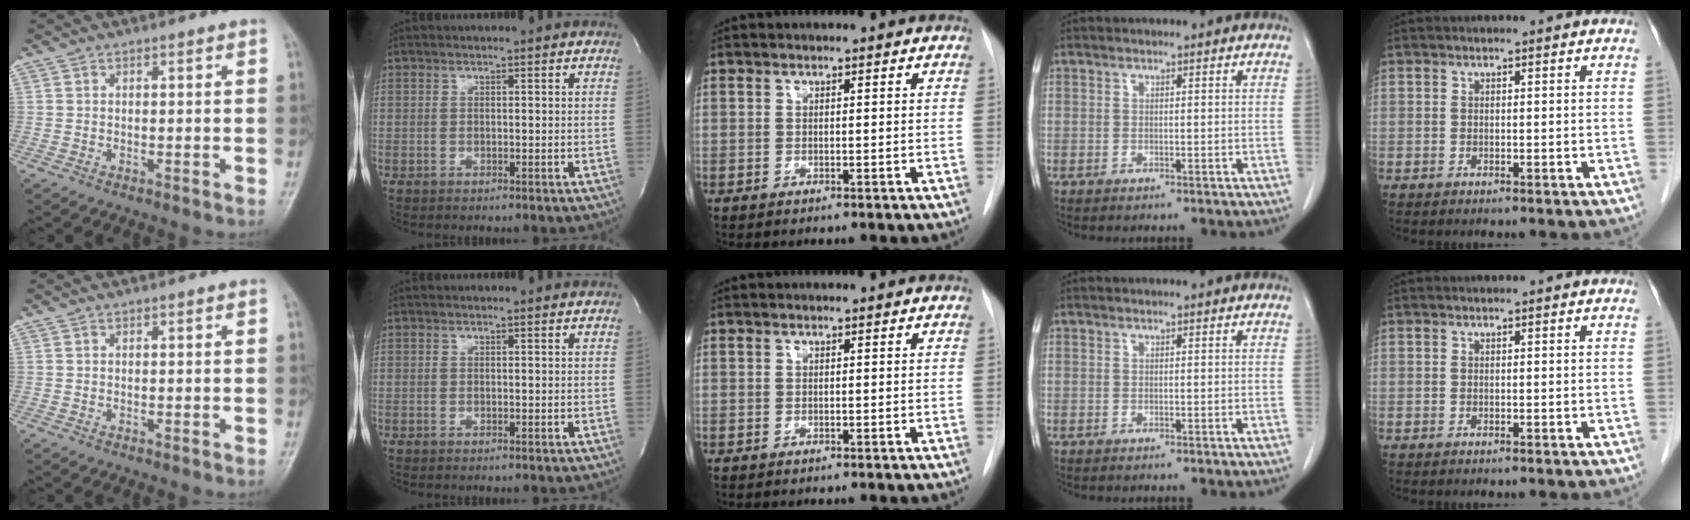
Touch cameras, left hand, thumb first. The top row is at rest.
{}